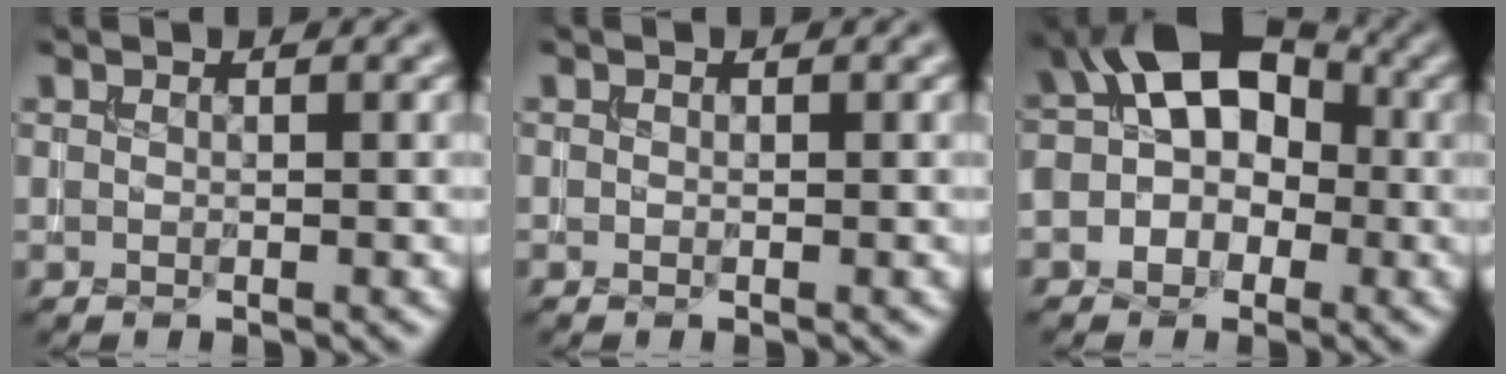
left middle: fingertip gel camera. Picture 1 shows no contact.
{"total": 0.0}
{"total": 9.8, "force": [0.9, 7.4, 6.5], "torque": [-0.065, 0.034, -0.018]}